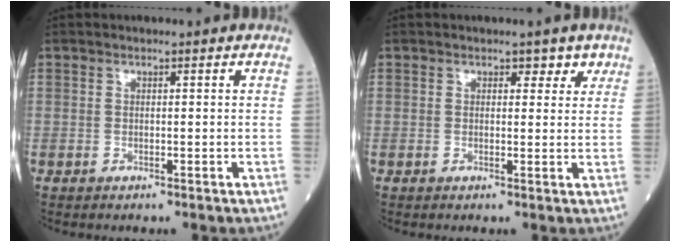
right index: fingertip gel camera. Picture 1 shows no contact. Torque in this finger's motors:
{"motor_torque": [0.15, 0.10, 0.01, 0.01]}